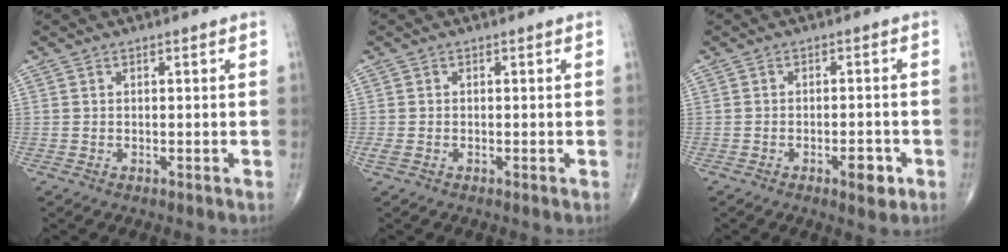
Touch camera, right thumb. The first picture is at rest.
{"total": 1.4, "force": [-0.5, 0.7, 1.1], "torque": [-0.032, -0.003, -0.010]}
{"total": 4.1, "force": [-1.9, 1.6, 3.2], "torque": [-0.039, 0.006, -0.023]}